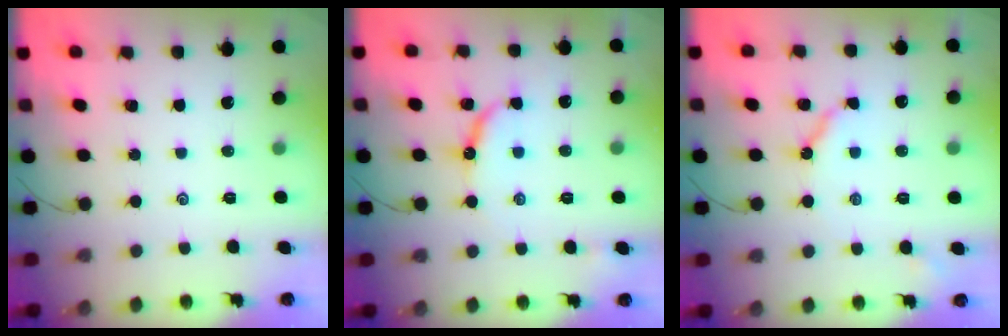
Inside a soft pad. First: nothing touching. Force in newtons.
{"total": 10.1, "press": 10.1, "slide": 0.8}
{"total": 6.3, "press": 6.3, "slide": 0.6}